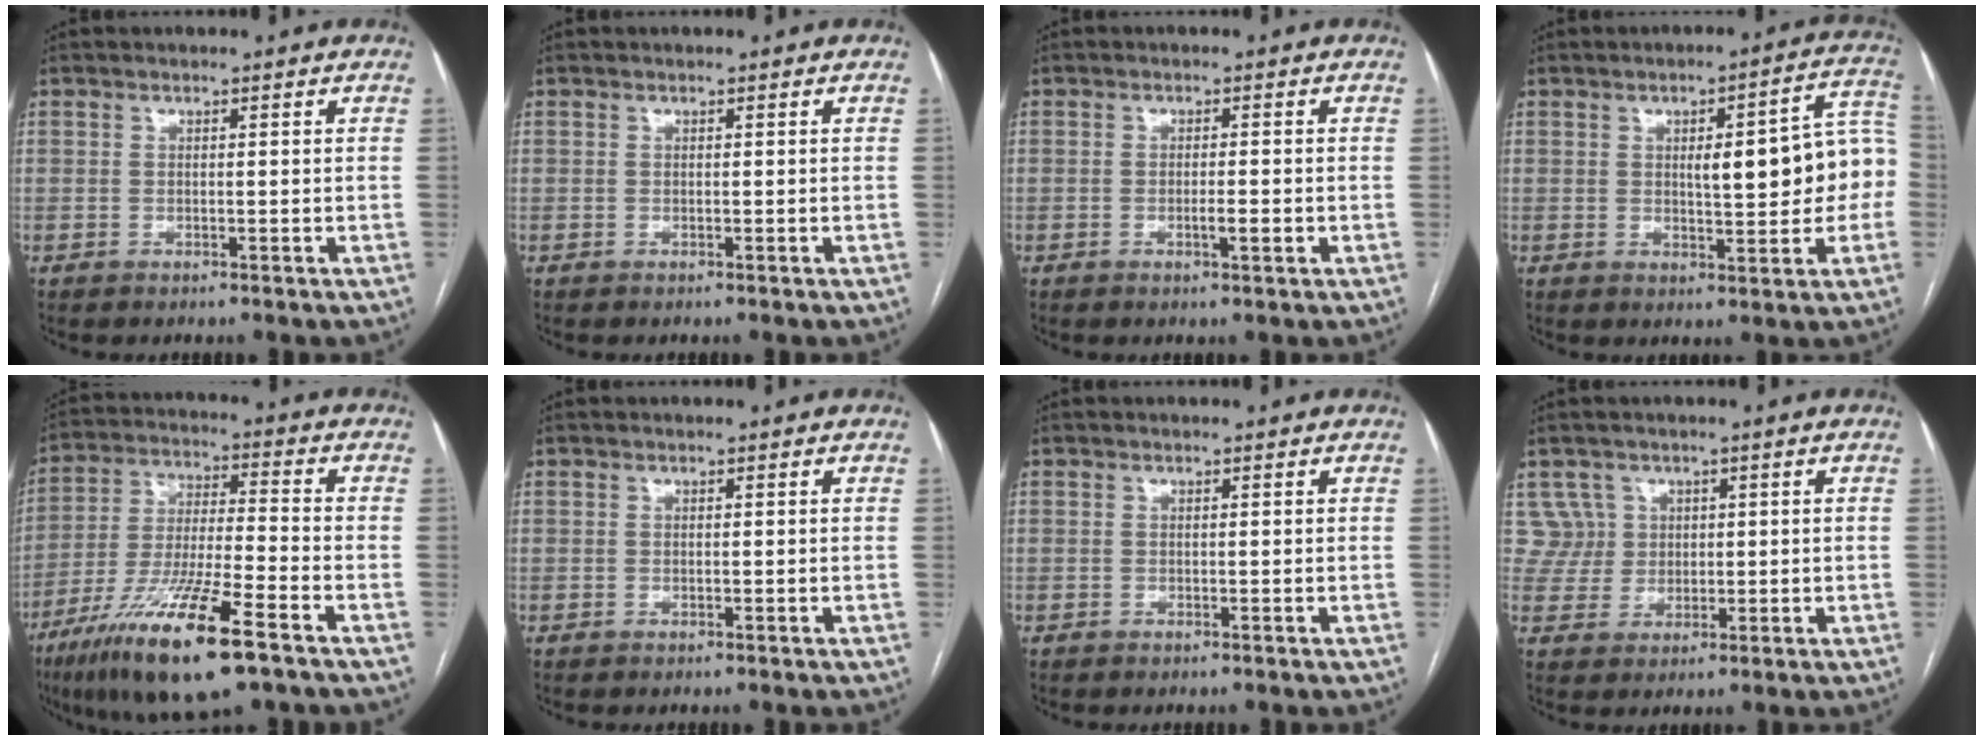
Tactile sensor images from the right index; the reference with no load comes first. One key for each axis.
{"total": 0.0}
{"total": 2.1, "fx": -0.7, "fy": 0.1, "fz": 2.0, "tx": -0.036, "ty": -0.002, "tz": -0.010}
{"total": 12.2, "fx": 0.2, "fy": 3.0, "fz": 11.8, "tx": -0.144, "ty": 0.035, "tz": 0.006}
{"total": 17.1, "fx": -10.1, "fy": 1.6, "fz": 13.8, "tx": -0.274, "ty": -0.041, "tz": -0.182}
{"total": 0.0}
{"total": 0.0}
{"total": 4.4, "fx": 1.8, "fy": 4.0, "fz": -0.6, "tx": 0.025, "ty": 0.014, "tz": 0.038}